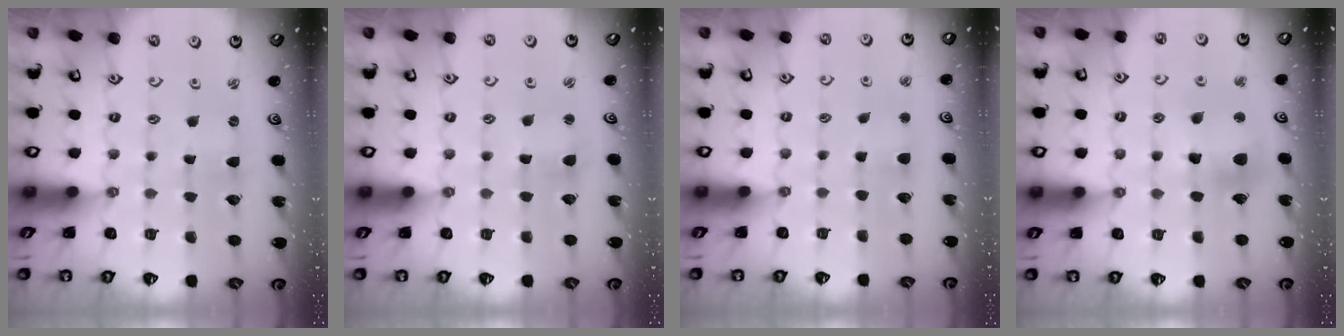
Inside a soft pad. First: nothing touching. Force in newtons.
{"total": 2.6, "press": 2.5, "slide": 0.3}
{"total": 3.1, "press": 3.1, "slide": 0.4}
{"total": 11.9, "press": 11.8, "slide": 1.7}